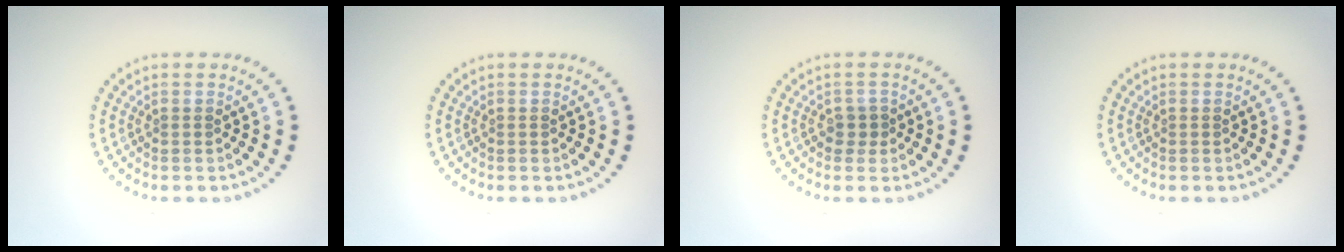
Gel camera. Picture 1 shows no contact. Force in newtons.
{"total": 0.0}
{"total": 1.0, "press": 0.8, "slide": 0.7}
{"total": 0.0}